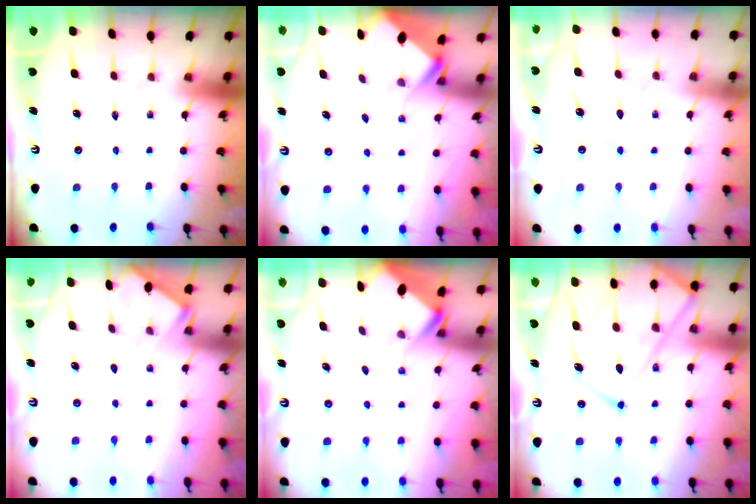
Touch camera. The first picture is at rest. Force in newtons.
{"total": 2.6, "press": 2.6, "slide": 0.2}
{"total": 3.7, "press": 3.7, "slide": 0.4}
{"total": 4.3, "press": 4.3, "slide": 0.4}
{"total": 2.8, "press": 2.8, "slide": 0.2}
{"total": 15.5, "press": 15.4, "slide": 1.5}